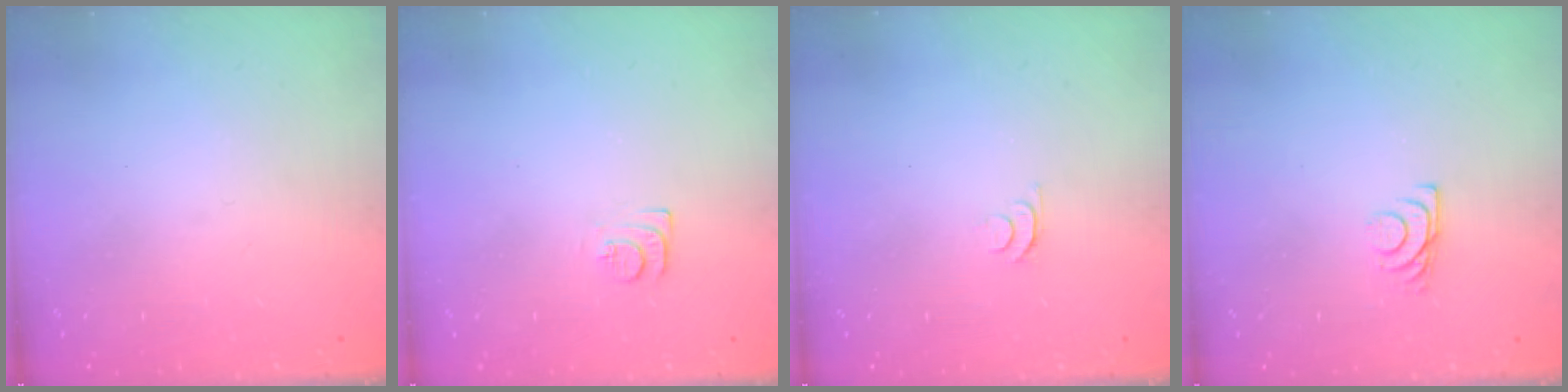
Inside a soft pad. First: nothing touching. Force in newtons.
{"total": 6.7, "press": 6.7, "slide": 0.6}
{"total": 4.4, "press": 4.3, "slide": 0.6}
{"total": 5.4, "press": 5.3, "slide": 0.7}